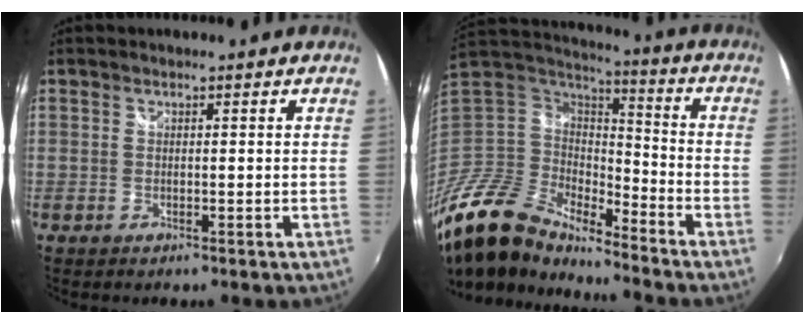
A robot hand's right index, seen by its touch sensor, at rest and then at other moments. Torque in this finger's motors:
{"motor_torque": [-0.91, -0.89, -0.11, -0.21]}